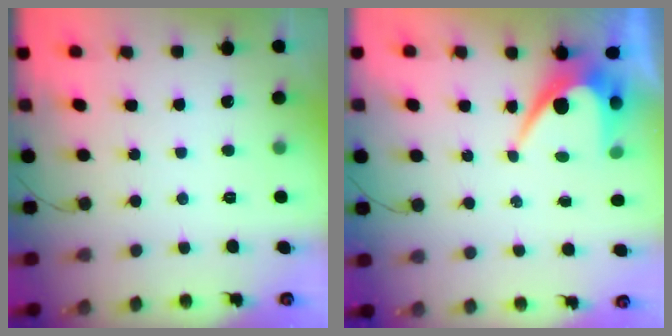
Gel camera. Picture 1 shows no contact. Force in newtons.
{"total": 7.7, "press": 7.7, "slide": 0.1}